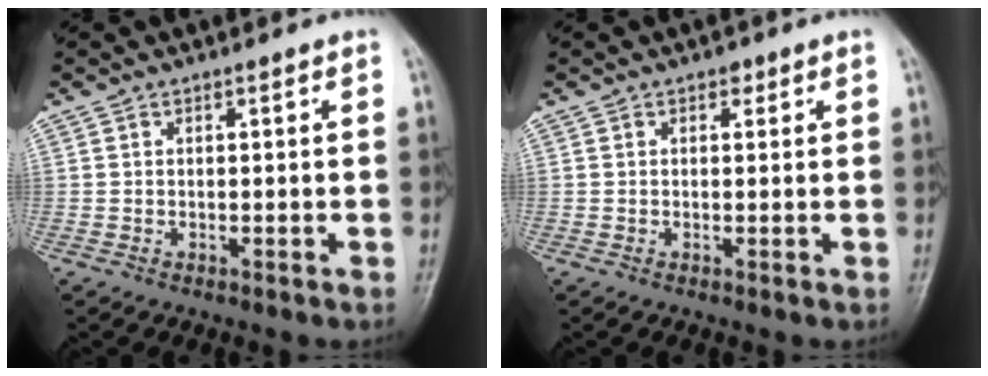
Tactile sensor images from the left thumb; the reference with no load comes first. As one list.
[{"total": 1.2, "force": [0.6, 0.9, 0.6], "torque": [0.004, -0.001, 0.005]}]